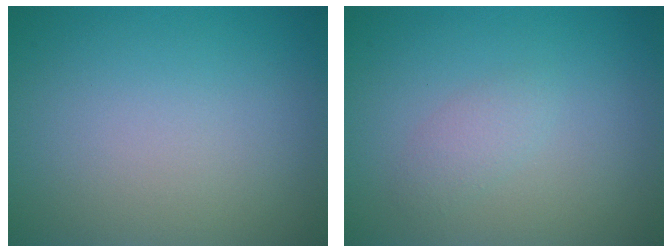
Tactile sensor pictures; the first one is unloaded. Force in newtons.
{"total": 1.3, "press": 1.3, "slide": 0.1}